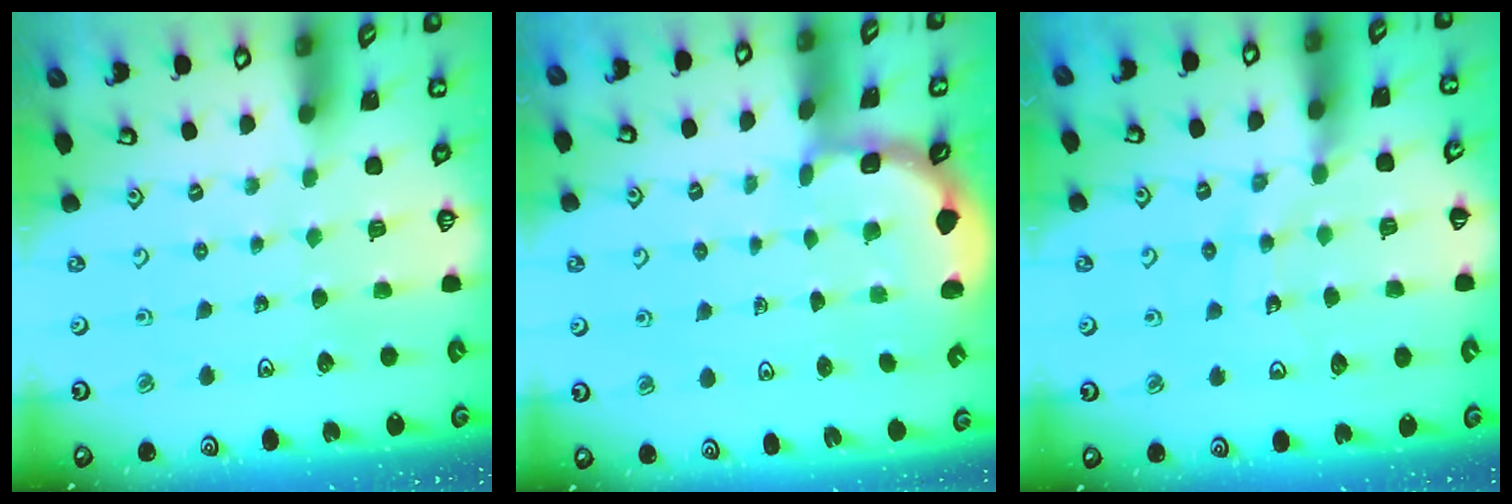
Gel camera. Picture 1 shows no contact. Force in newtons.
{"total": 1.9, "press": 1.8, "slide": 0.4}
{"total": 11.5, "press": 11.4, "slide": 1.2}